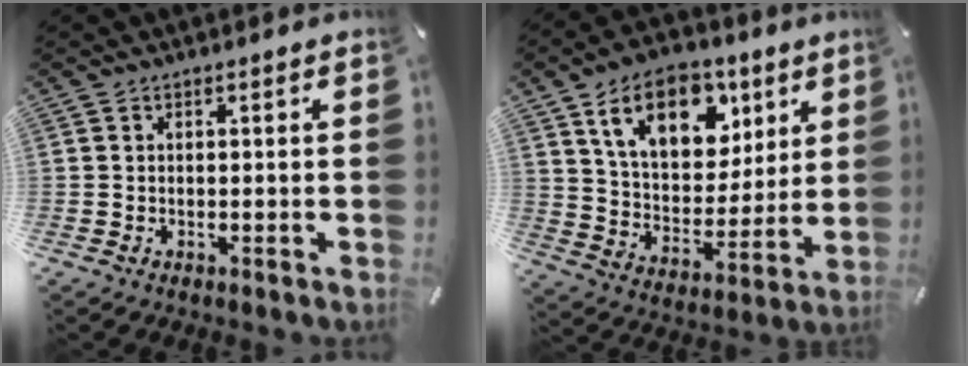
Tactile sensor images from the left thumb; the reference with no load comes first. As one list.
[{"total": 17.3, "force": [9.4, 11.2, 9.3], "torque": [-0.157, -0.033, 0.169]}]